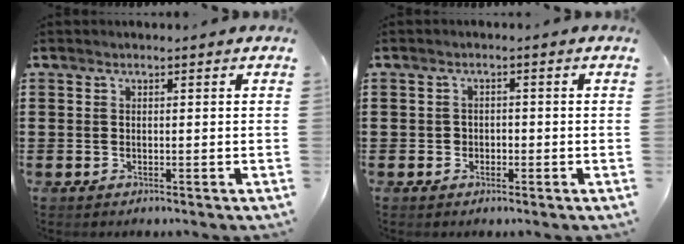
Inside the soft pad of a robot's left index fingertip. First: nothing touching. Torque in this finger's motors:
{"motor_torque": [-0.97, 1.17, 0.01, 0.00]}